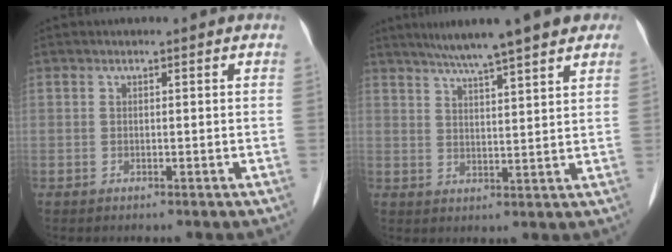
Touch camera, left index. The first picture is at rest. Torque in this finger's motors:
{"motor_torque": [-1.04, -1.10, -0.76, -0.06]}